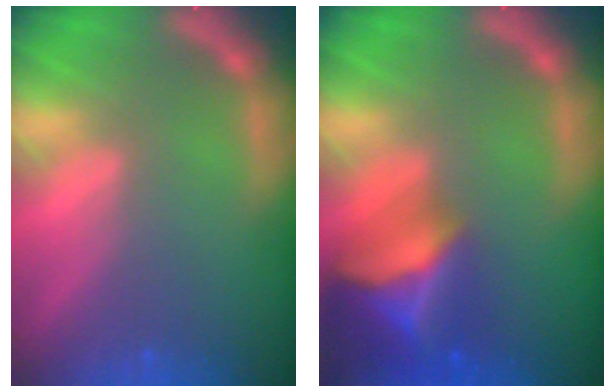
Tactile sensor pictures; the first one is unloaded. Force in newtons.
{"total": 9.4}